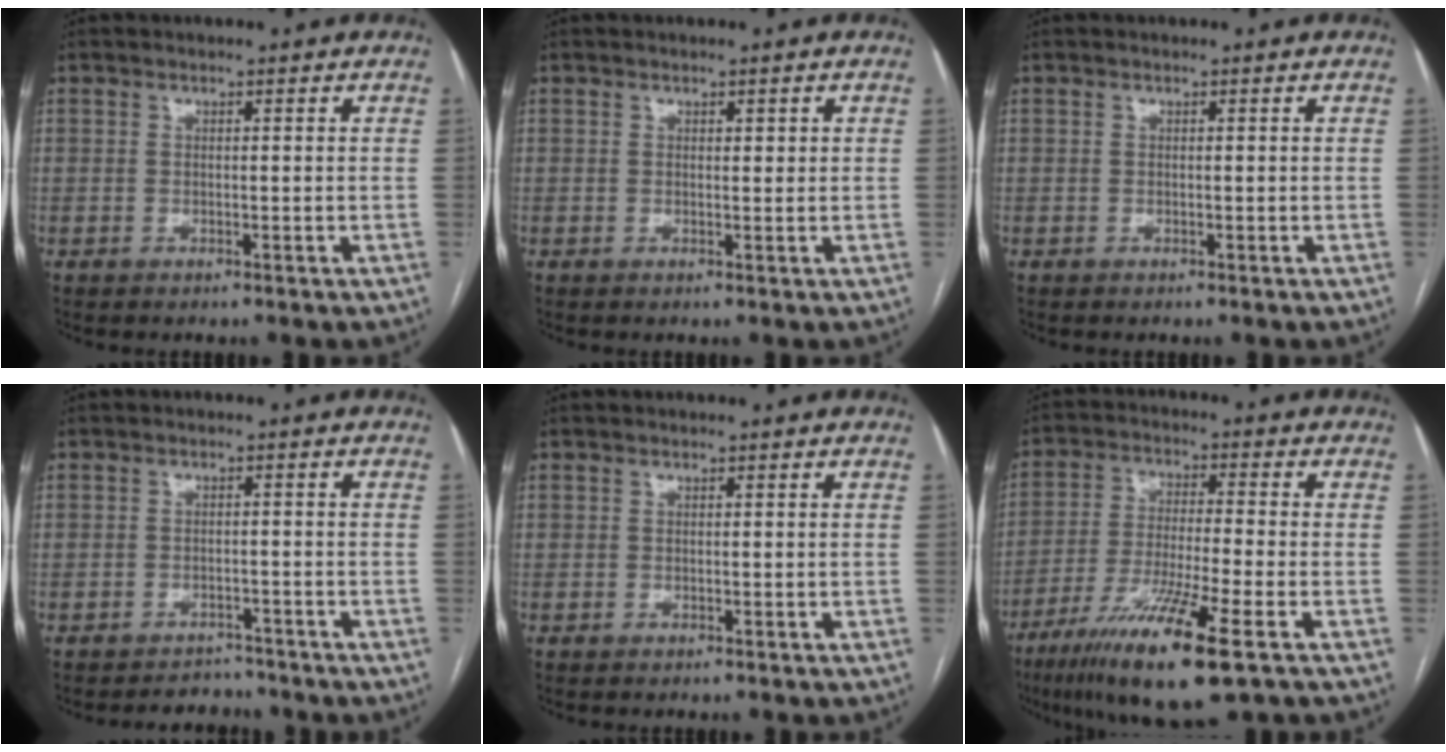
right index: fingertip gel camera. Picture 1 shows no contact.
{"total": 1.1, "force": [0.5, 0.5, 0.8], "torque": [-0.010, 0.001, 0.006]}
{"total": 0.0}
{"total": 3.0, "force": [-2.8, 1.1, -0.5], "torque": [0.007, 0.001, -0.039]}
{"total": 0.0}
{"total": 14.4, "force": [-7.9, 0.4, 12.0], "torque": [-0.239, -0.038, -0.139]}